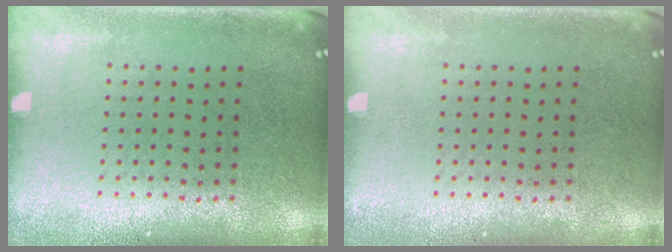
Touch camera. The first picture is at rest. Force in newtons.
{"total": 0.0}